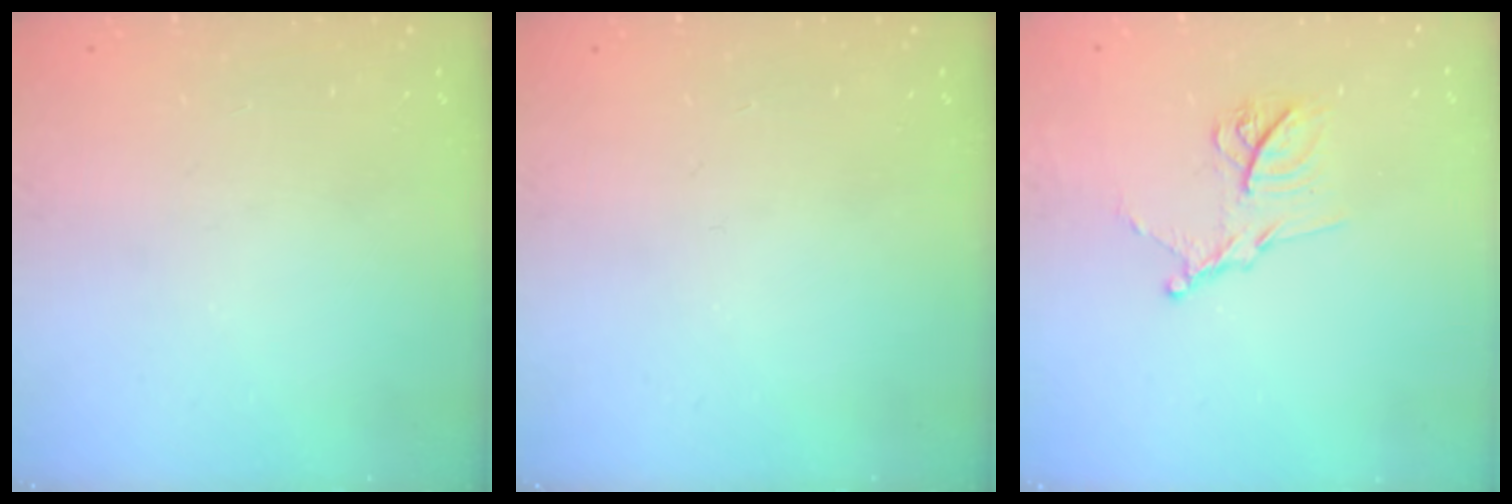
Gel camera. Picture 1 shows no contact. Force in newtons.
{"total": 0.0}
{"total": 12.6, "press": 12.5, "slide": 0.9}